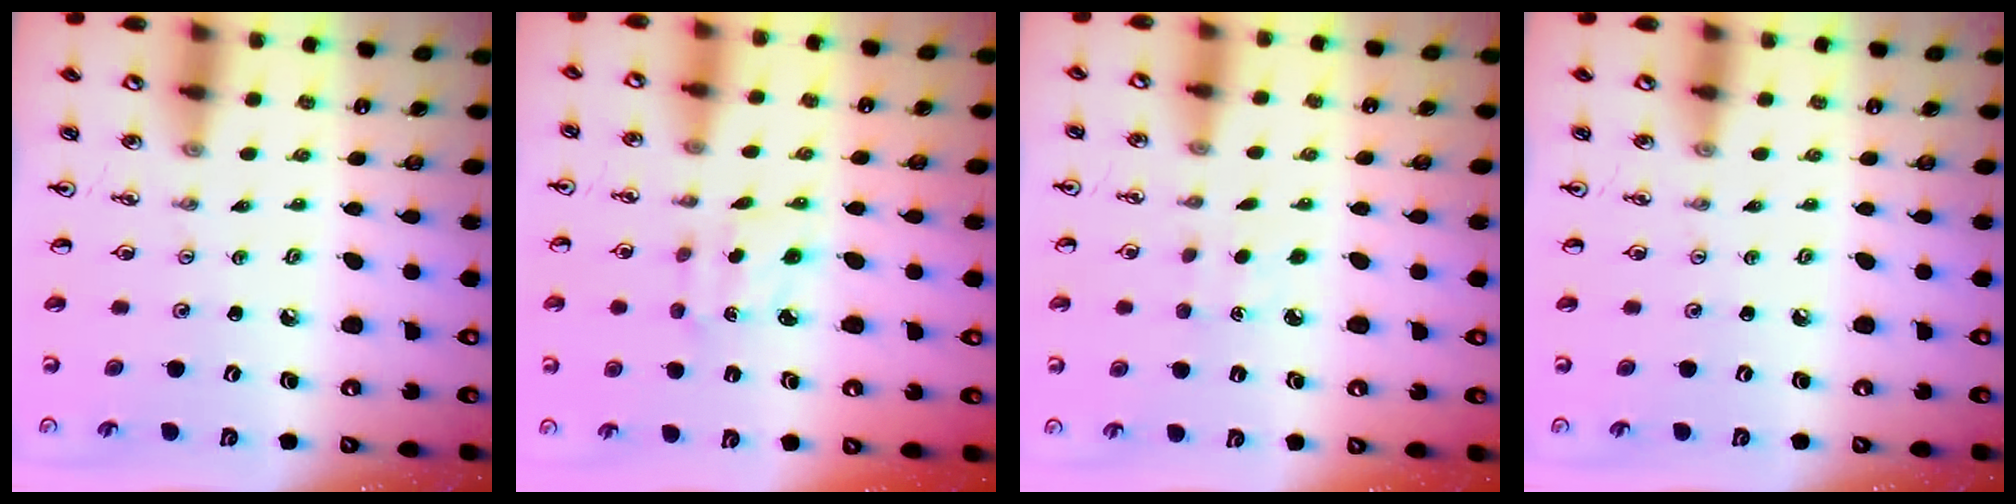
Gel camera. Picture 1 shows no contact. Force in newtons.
{"total": 2.2, "press": 2.1, "slide": 0.6}
{"total": 1.4, "press": 1.4, "slide": 0.2}
{"total": 0.0}